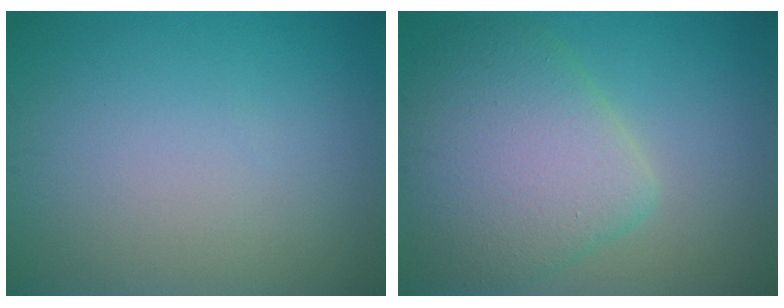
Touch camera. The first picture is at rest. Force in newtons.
{"total": 7.2, "press": 7.2, "slide": 0.3}